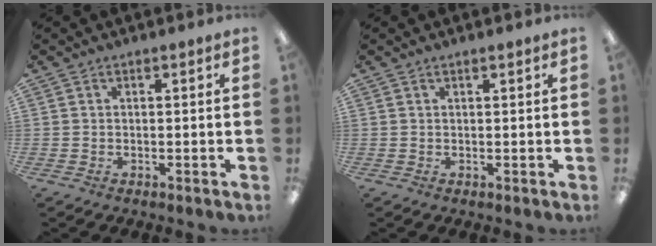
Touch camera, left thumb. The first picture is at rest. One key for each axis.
{"total": 0.7, "fx": 0.5, "fy": 0.0, "fz": 0.5, "tx": -0.010, "ty": 0.001, "tz": 0.008}